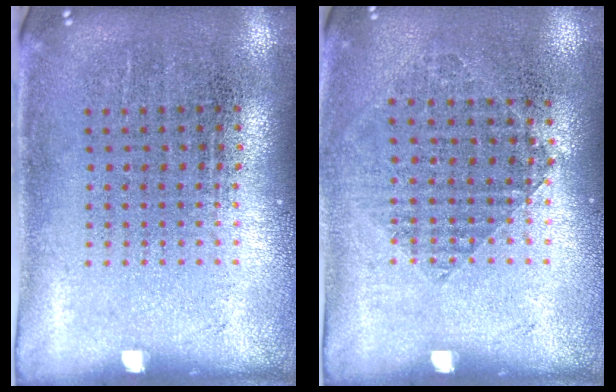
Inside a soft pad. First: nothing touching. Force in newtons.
{"total": 0.9, "press": 0.9, "slide": 0.3}